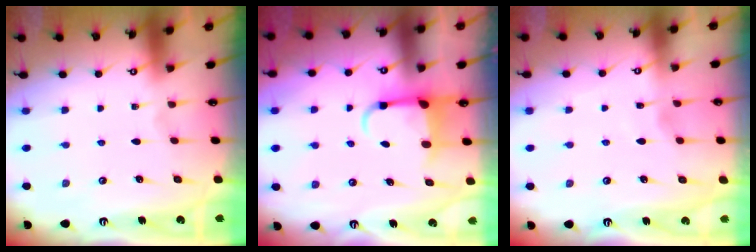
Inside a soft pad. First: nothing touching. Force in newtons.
{"total": 6.5, "press": 6.4, "slide": 1.2}
{"total": 2.3, "press": 2.3, "slide": 0.3}